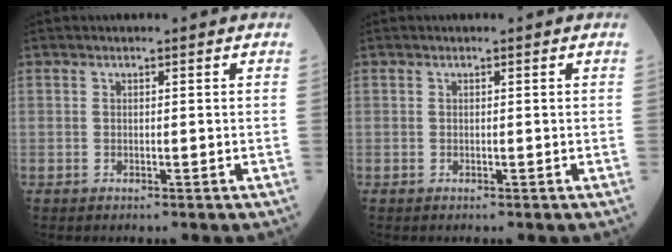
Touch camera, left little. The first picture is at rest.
{"total": 0.0}